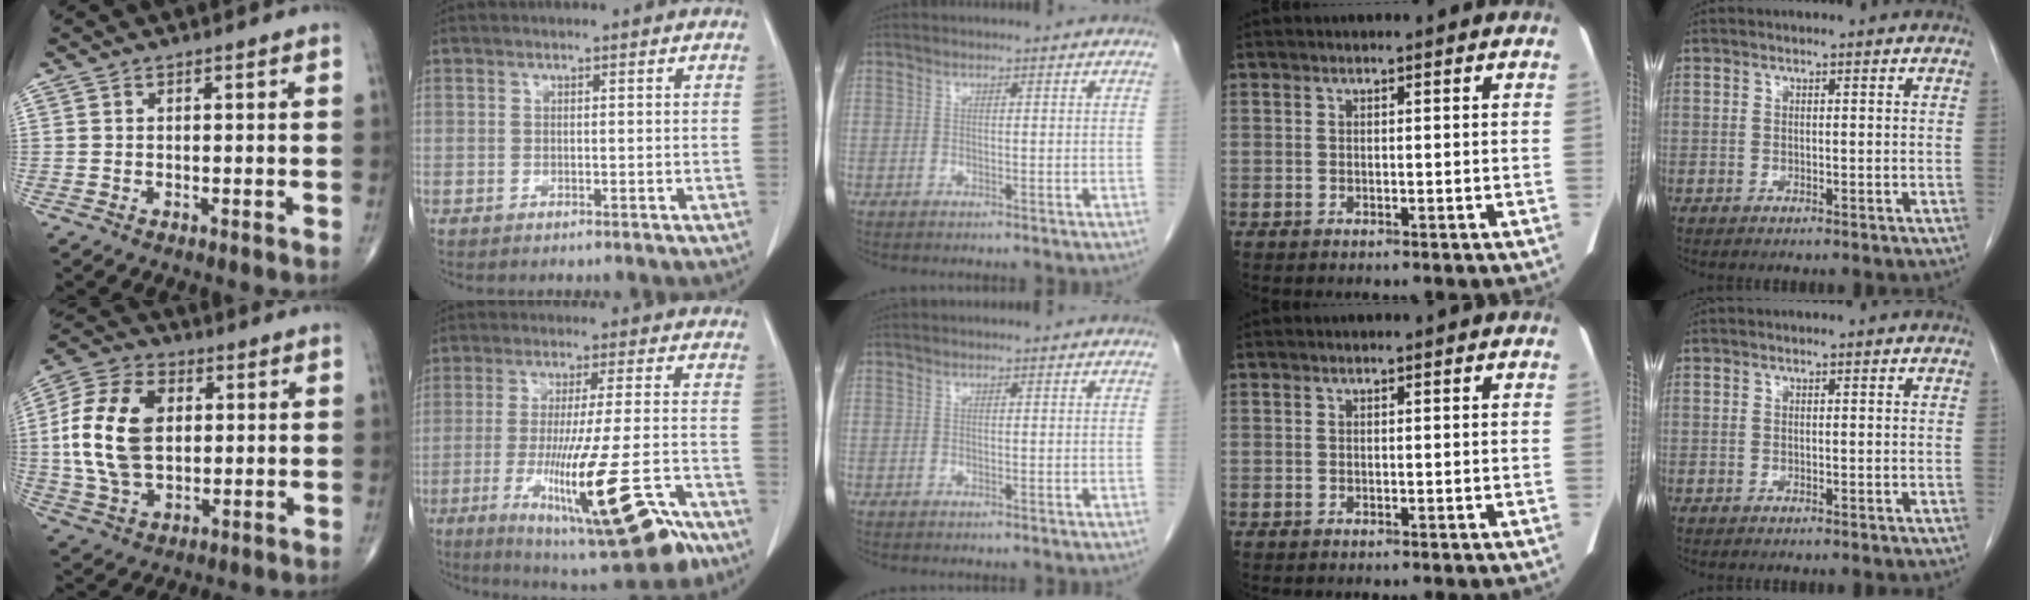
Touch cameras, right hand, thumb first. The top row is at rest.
{"thumb": {"total": 17.0, "force": [1.8, 10.9, 12.9], "torque": [-0.247, 0.008, 0.034]}, "index": {"total": 20.4, "force": [-10.2, 2.2, 17.5], "torque": [-0.253, -0.030, -0.157]}}